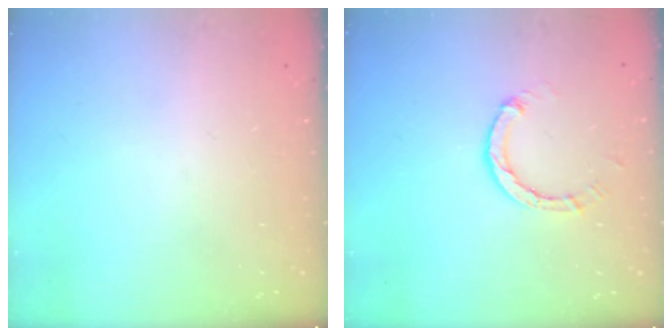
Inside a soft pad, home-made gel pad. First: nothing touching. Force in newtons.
{"total": 3.0, "press": 3.0, "slide": 0.3}